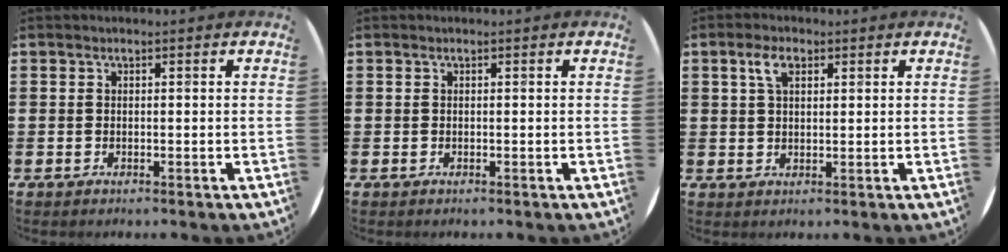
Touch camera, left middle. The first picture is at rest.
{"total": 0.0}
{"total": 3.3, "force": [1.8, 1.6, 2.2], "torque": [-0.043, 0.005, 0.031]}